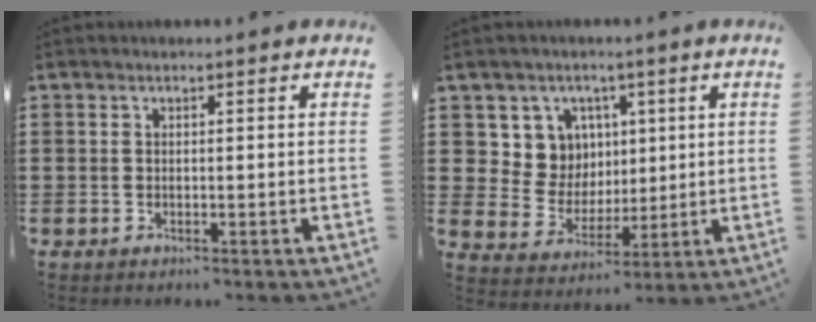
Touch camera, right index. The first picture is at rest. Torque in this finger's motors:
{"motor_torque": [0.33, -0.05, 0.23, 0.04]}